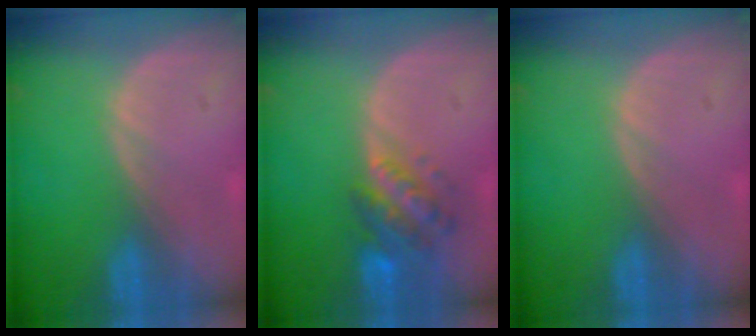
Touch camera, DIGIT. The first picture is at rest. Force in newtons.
{"total": 6.1, "press": 5.9, "slide": 1.4}
{"total": 0.0}